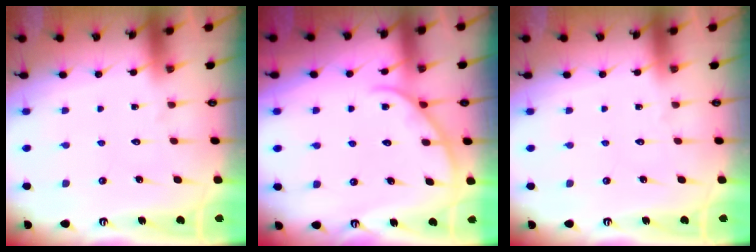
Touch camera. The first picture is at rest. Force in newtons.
{"total": 4.3, "press": 4.2, "slide": 0.2}
{"total": 0.0}